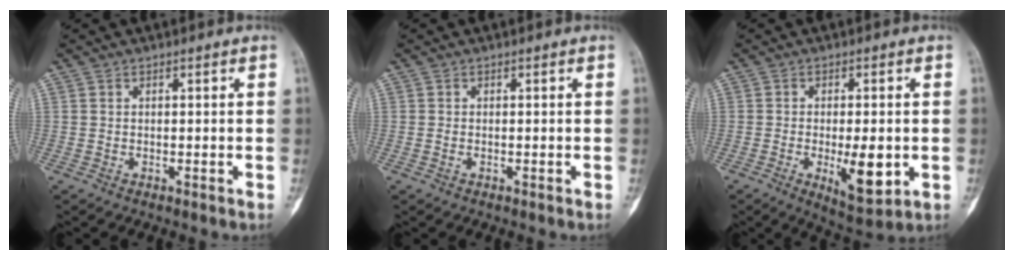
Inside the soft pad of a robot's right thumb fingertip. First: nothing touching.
{"total": 0.5, "force": [-0.1, 0.3, 0.4], "torque": [-0.013, -0.001, -0.001]}
{"total": 9.2, "force": [-1.8, 3.6, 8.2], "torque": [-0.114, -0.015, -0.018]}